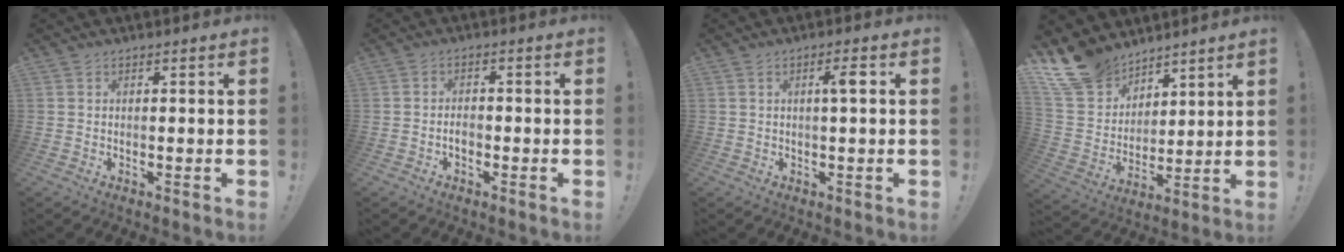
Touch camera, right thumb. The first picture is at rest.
{"total": 2.3, "force": [-1.0, 1.2, 1.6], "torque": [-0.027, 0.007, -0.017]}
{"total": 3.6, "force": [0.5, 0.1, 3.5], "torque": [-0.060, 0.001, 0.001]}
{"total": 15.0, "force": [11.3, 8.9, 4.2], "torque": [-0.100, -0.075, 0.220]}